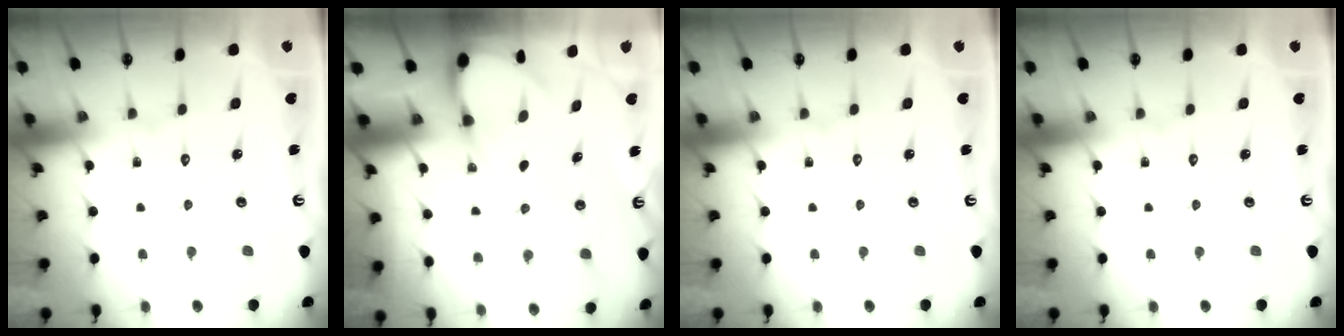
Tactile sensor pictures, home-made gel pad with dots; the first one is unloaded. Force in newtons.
{"total": 3.1, "press": 3.1, "slide": 0.3}
{"total": 0.0}
{"total": 0.0}